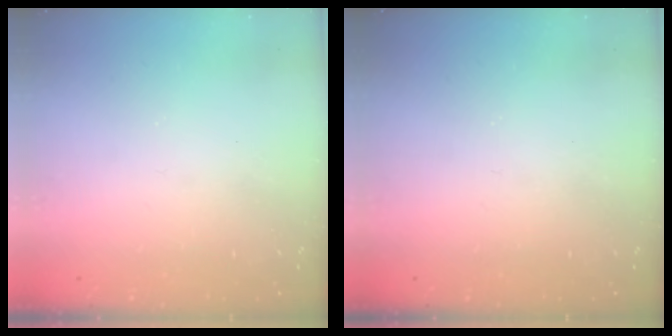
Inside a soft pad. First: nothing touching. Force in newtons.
{"total": 0.0}